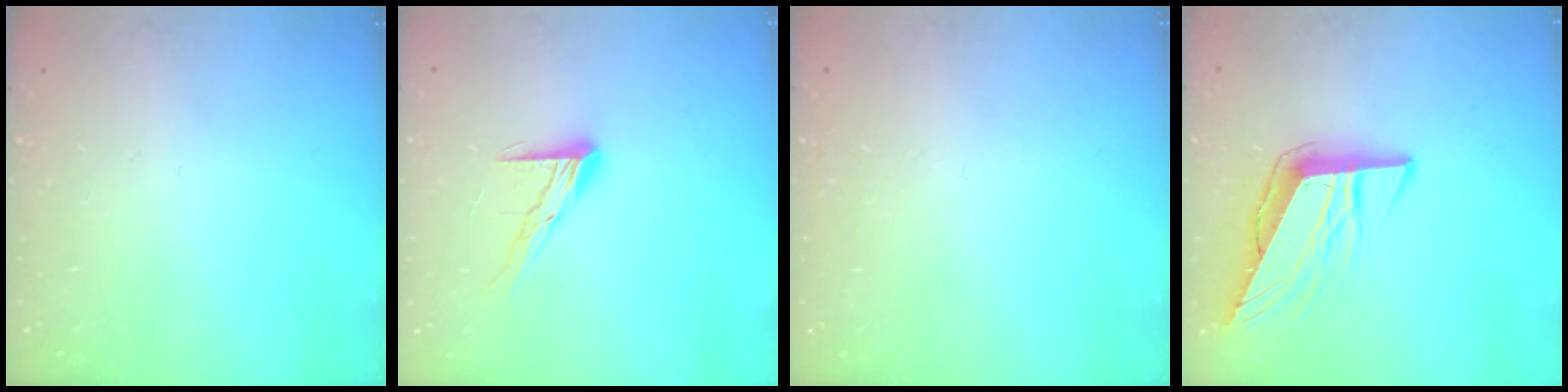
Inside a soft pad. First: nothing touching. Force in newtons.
{"total": 10.6, "press": 10.6, "slide": 0.8}
{"total": 1.6, "press": 1.6, "slide": 0.1}
{"total": 9.9, "press": 9.9, "slide": 0.8}